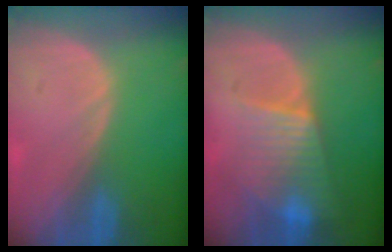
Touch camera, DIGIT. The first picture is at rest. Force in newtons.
{"total": 7.1, "press": 6.8, "slide": 1.9}